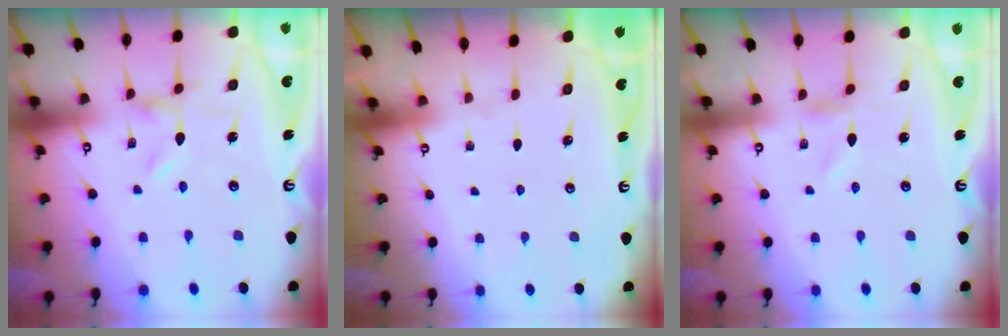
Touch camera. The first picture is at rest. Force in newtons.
{"total": 0.0}
{"total": 0.6, "press": 0.6, "slide": 0.2}